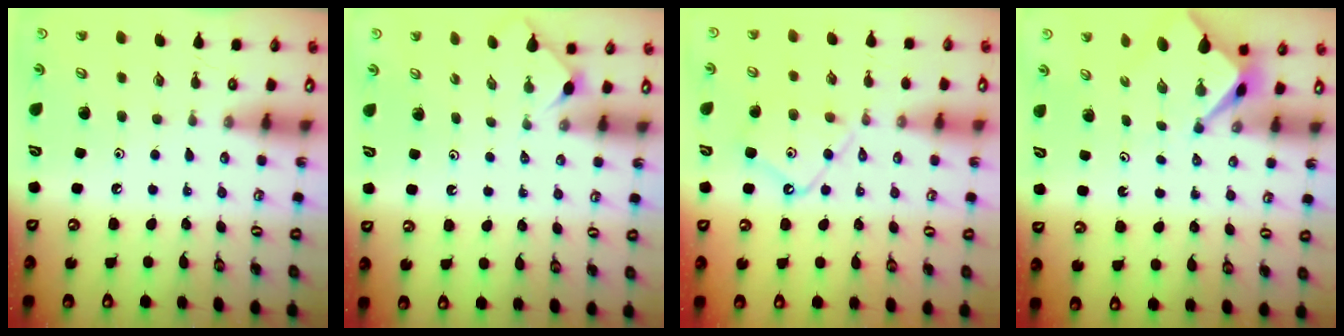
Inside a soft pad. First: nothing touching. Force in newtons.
{"total": 1.7, "press": 1.6, "slide": 0.5}
{"total": 11.2, "press": 11.1, "slide": 1.1}
{"total": 2.7, "press": 2.7, "slide": 0.3}